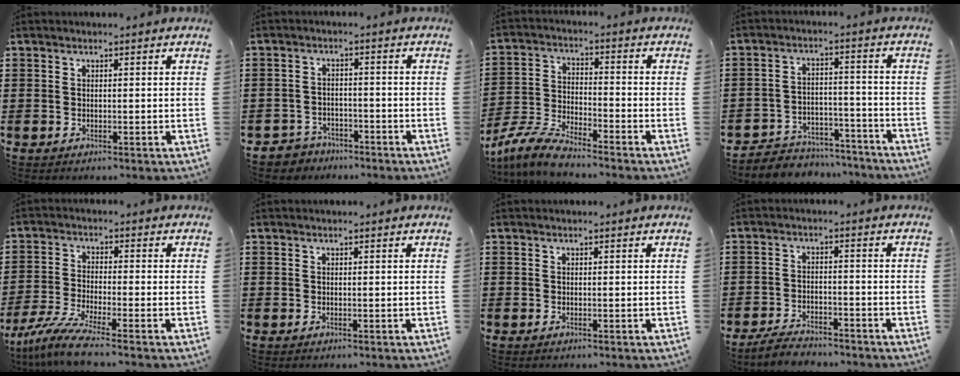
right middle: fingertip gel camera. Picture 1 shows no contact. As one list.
[{"total": 3.0, "force": [-2.8, 0.9, -0.3], "torque": [-0.006, -0.001, -0.061]}, {"total": 7.1, "force": [-6.5, 0.7, 2.6], "torque": [-0.064, 0.001, -0.128]}, {"total": 4.9, "force": [-4.7, 1.3, 0.0], "torque": [-0.003, 0.013, -0.098]}, {"total": 6.5, "force": [-5.3, 0.1, 3.8], "torque": [-0.095, -0.024, -0.104]}, {"total": 0.0}, {"total": 0.0}, {"total": 3.7, "force": [-3.6, 0.6, 0.6], "torque": [-0.014, 0.007, -0.073]}]